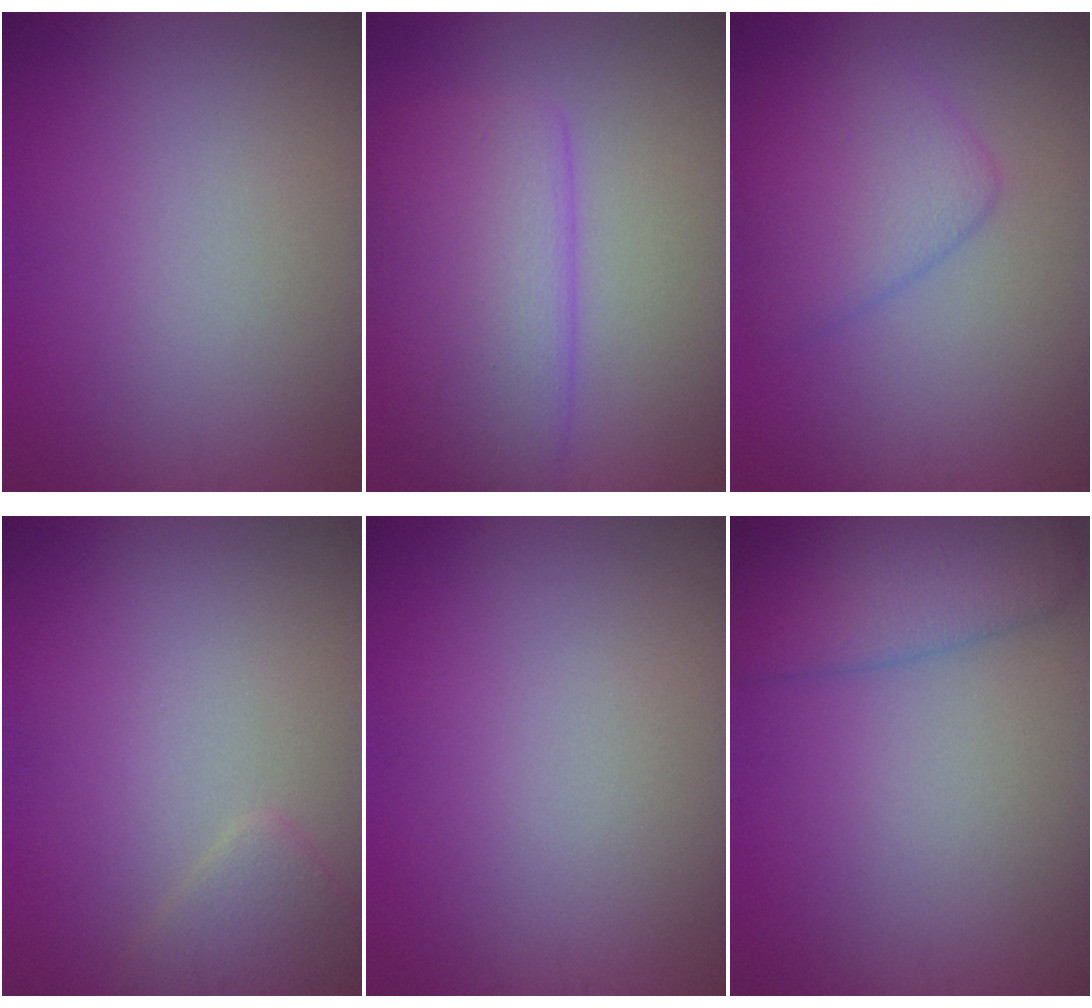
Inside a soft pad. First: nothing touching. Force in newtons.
{"total": 6.0, "press": 6.0, "slide": 0.3}
{"total": 4.2, "press": 4.2, "slide": 0.1}
{"total": 1.6, "press": 1.6, "slide": 0.1}
{"total": 0.0}
{"total": 4.8, "press": 4.8, "slide": 0.2}